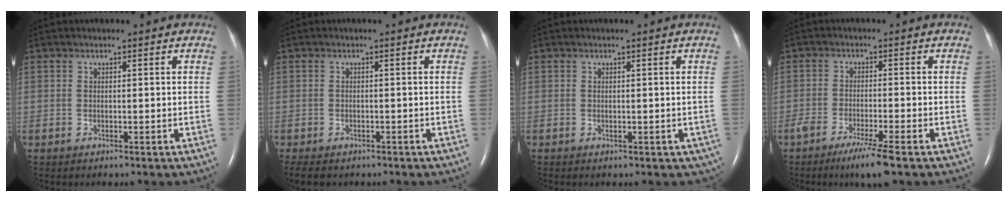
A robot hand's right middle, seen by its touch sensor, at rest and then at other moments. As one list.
[{"total": 5.1, "force": [-4.0, 2.3, 2.1], "torque": [-0.034, -0.009, -0.054]}, {"total": 1.4, "force": [-0.3, 1.1, 0.9], "torque": [-0.004, 0.000, 0.003]}, {"total": 5.7, "force": [-3.8, -0.2, 4.3], "torque": [-0.077, -0.015, -0.068]}]